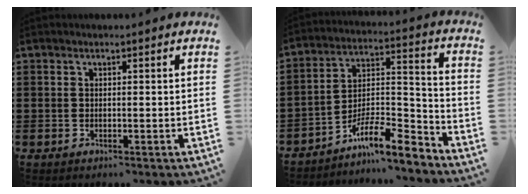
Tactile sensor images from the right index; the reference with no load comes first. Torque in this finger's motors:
{"motor_torque": [-0.89, 1.04, -0.60, -0.21]}